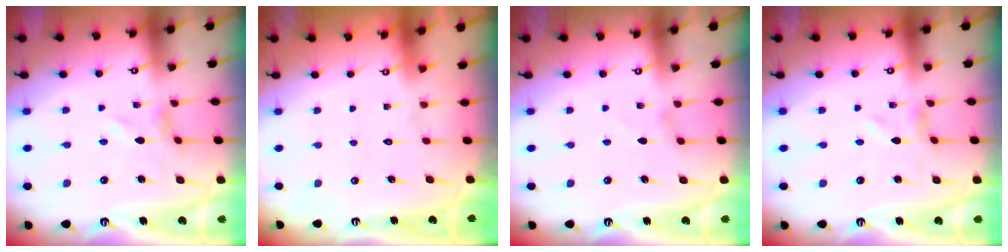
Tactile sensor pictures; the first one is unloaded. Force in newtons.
{"total": 1.7, "press": 1.7, "slide": 0.1}
{"total": 1.0, "press": 1.0, "slide": 0.3}
{"total": 0.0}